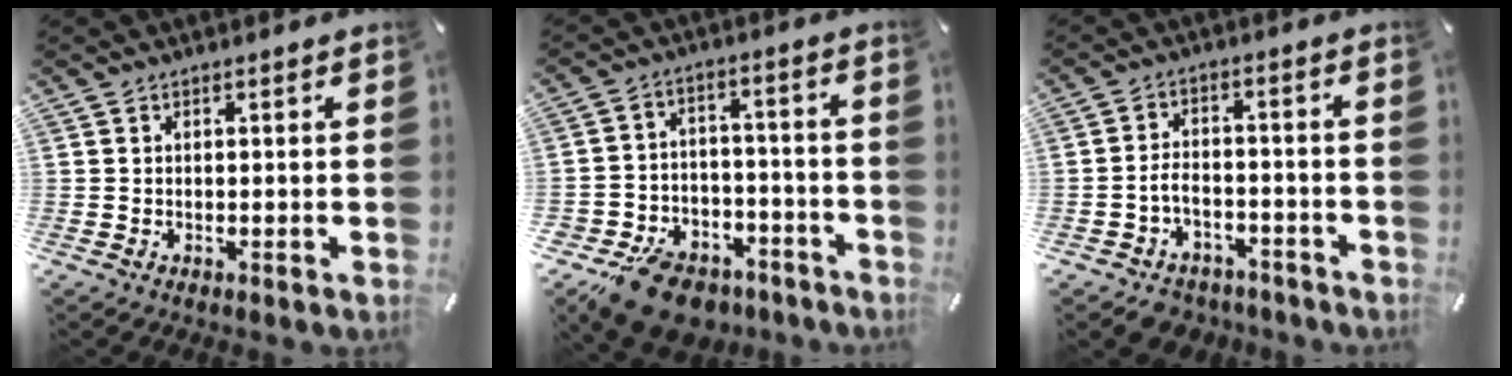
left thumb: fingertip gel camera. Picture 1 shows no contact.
{"total": 12.7, "force": [-9.4, 7.2, 4.5], "torque": [-0.071, 0.072, -0.167]}
{"total": 5.5, "force": [-3.2, 4.0, 2.1], "torque": [-0.040, 0.017, -0.059]}